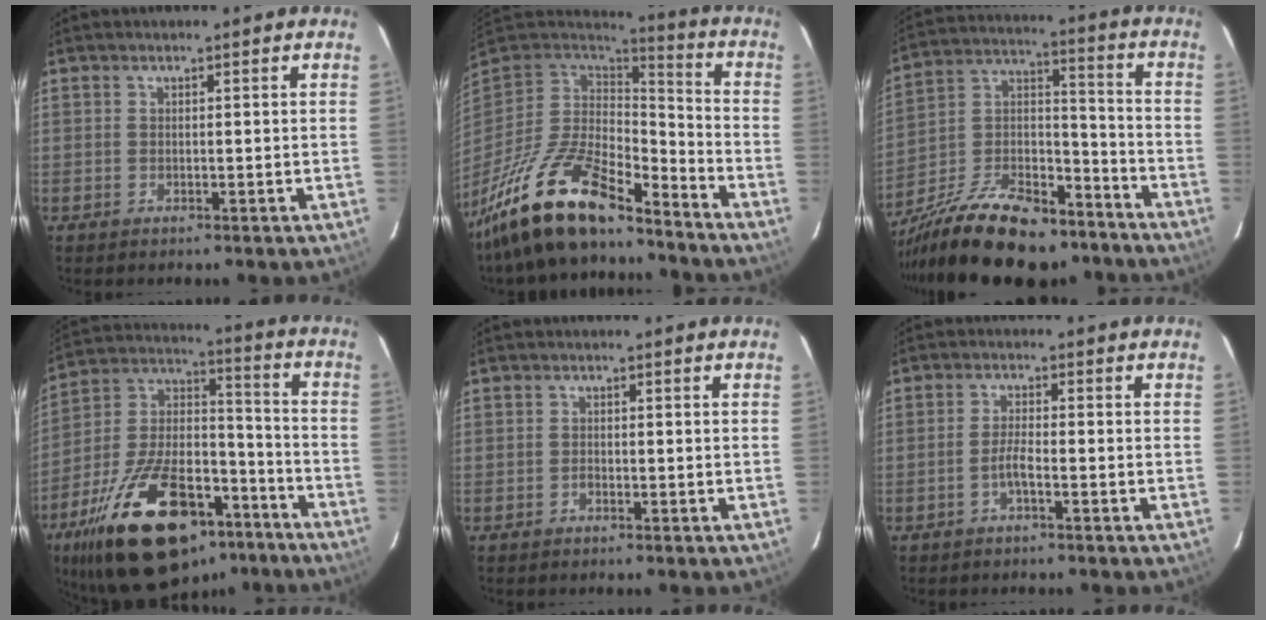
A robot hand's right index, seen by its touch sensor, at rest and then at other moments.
{"total": 20.6, "force": [-15.6, 6.2, 11.9], "torque": [-0.245, -0.032, -0.282]}
{"total": 24.0, "force": [-17.0, 10.9, 13.0], "torque": [-0.260, 0.018, -0.263]}
{"total": 29.8, "force": [-18.3, 14.1, 18.8], "torque": [-0.359, 0.011, -0.284]}
{"total": 0.8, "force": [-0.5, 0.5, 0.2], "torque": [-0.004, 0.003, -0.009]}
{"total": 2.5, "force": [-1.4, 0.2, 2.1], "torque": [-0.046, 0.004, -0.030]}